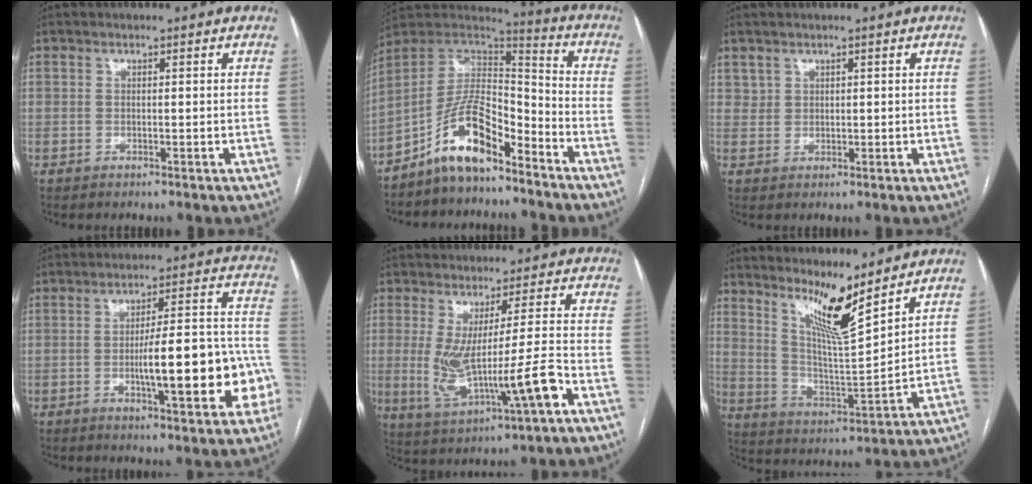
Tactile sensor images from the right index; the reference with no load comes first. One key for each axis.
{"total": 11.9, "fx": -8.1, "fy": 3.9, "fz": 7.8, "tx": -0.147, "ty": 0.027, "tz": -0.151}
{"total": 1.5, "fx": 1.0, "fy": 1.1, "fz": 0.1, "tx": 0.008, "ty": 0.005, "tz": 0.017}
{"total": 15.8, "fx": -4.4, "fy": 3.1, "fz": 14.8, "tx": -0.189, "ty": 0.032, "tz": -0.054}
{"total": 11.2, "fx": -2.4, "fy": 0.2, "fz": 11.0, "tx": -0.211, "ty": -0.011, "tz": -0.034}
{"total": 10.0, "fx": 7.6, "fy": 0.1, "fz": 6.4, "tx": -0.119, "ty": -0.020, "tz": 0.145}